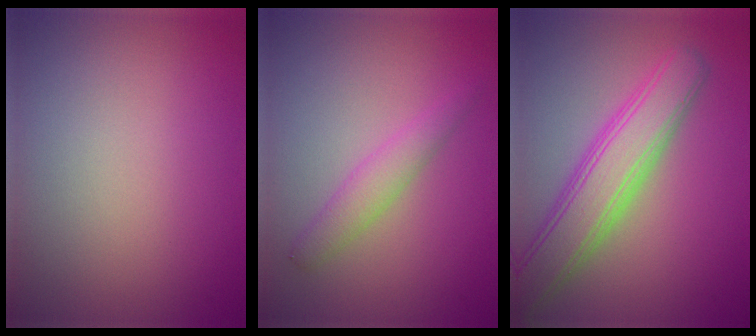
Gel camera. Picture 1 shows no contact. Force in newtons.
{"total": 2.3, "press": 2.3, "slide": 0.1}
{"total": 6.5, "press": 6.5, "slide": 0.3}